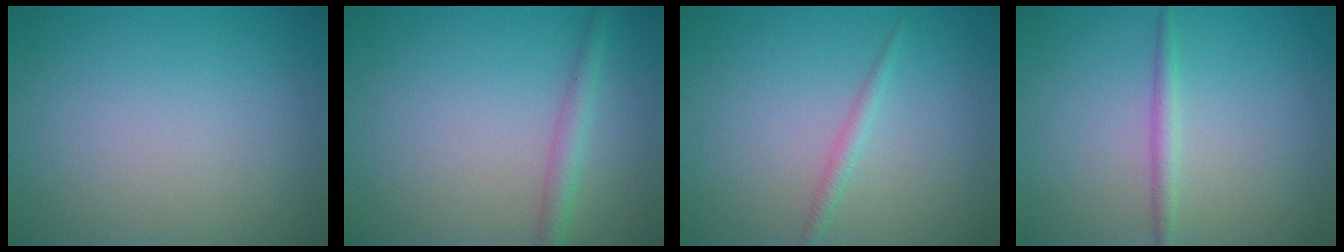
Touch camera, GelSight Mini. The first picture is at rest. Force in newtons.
{"total": 2.0, "press": 2.0, "slide": 0.1}
{"total": 1.2, "press": 1.2, "slide": 0.0}
{"total": 1.5, "press": 1.5, "slide": 0.1}